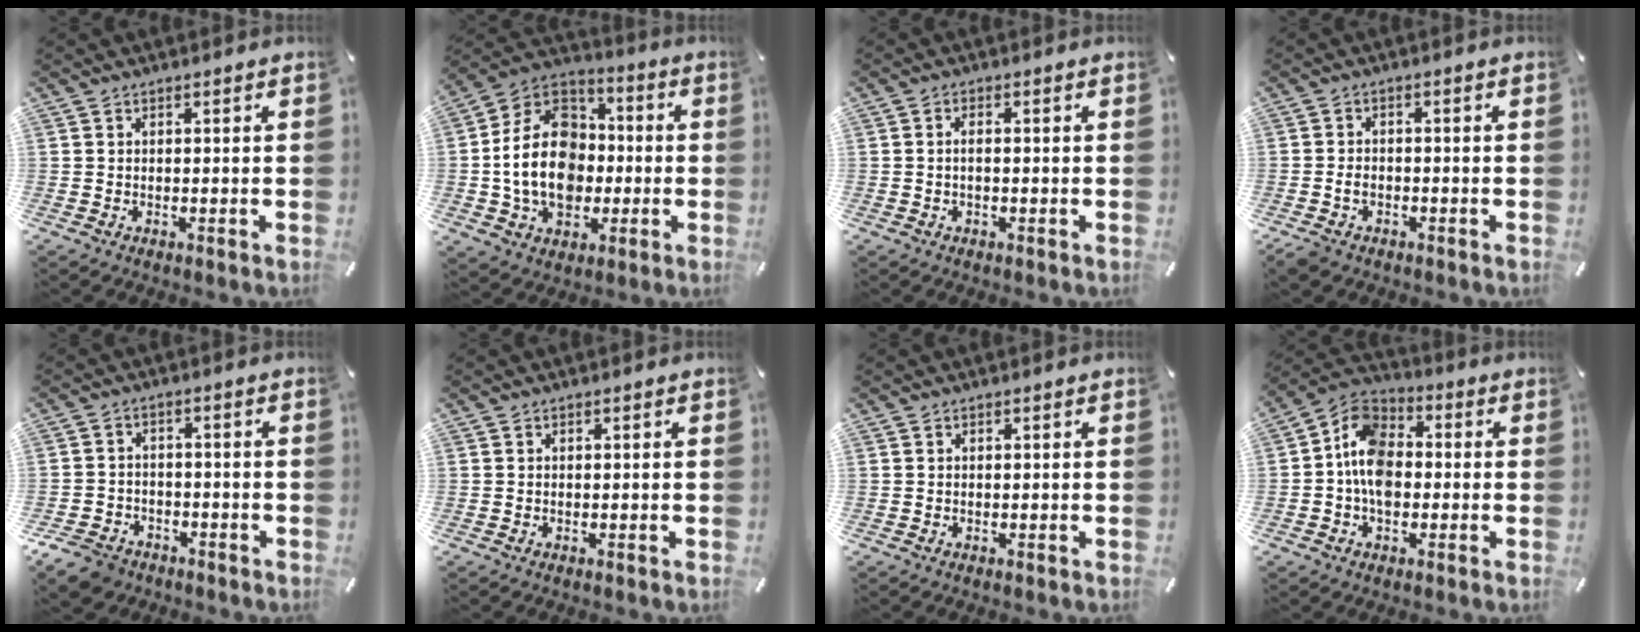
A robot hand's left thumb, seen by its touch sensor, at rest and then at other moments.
{"total": 17.6, "force": [-3.2, 14.0, 10.2], "torque": [-0.238, 0.014, -0.062]}
{"total": 1.5, "force": [-0.2, 0.7, 1.3], "torque": [-0.026, 0.003, -0.006]}
{"total": 3.1, "force": [-1.4, 2.2, 1.7], "torque": [-0.036, 0.007, -0.028]}
{"total": 6.3, "force": [-4.8, 3.8, 1.7], "torque": [-0.043, 0.023, -0.095]}
{"total": 0.0}
{"total": 0.0}
{"total": 10.2, "force": [-2.2, 7.4, 6.7], "torque": [-0.146, 0.016, -0.042]}